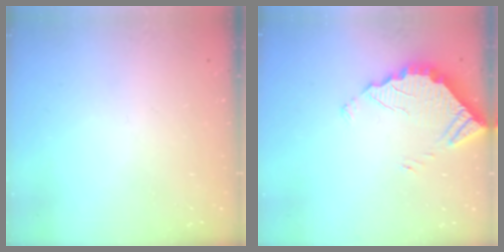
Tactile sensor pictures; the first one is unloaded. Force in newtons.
{"total": 3.6, "press": 3.6, "slide": 0.2}